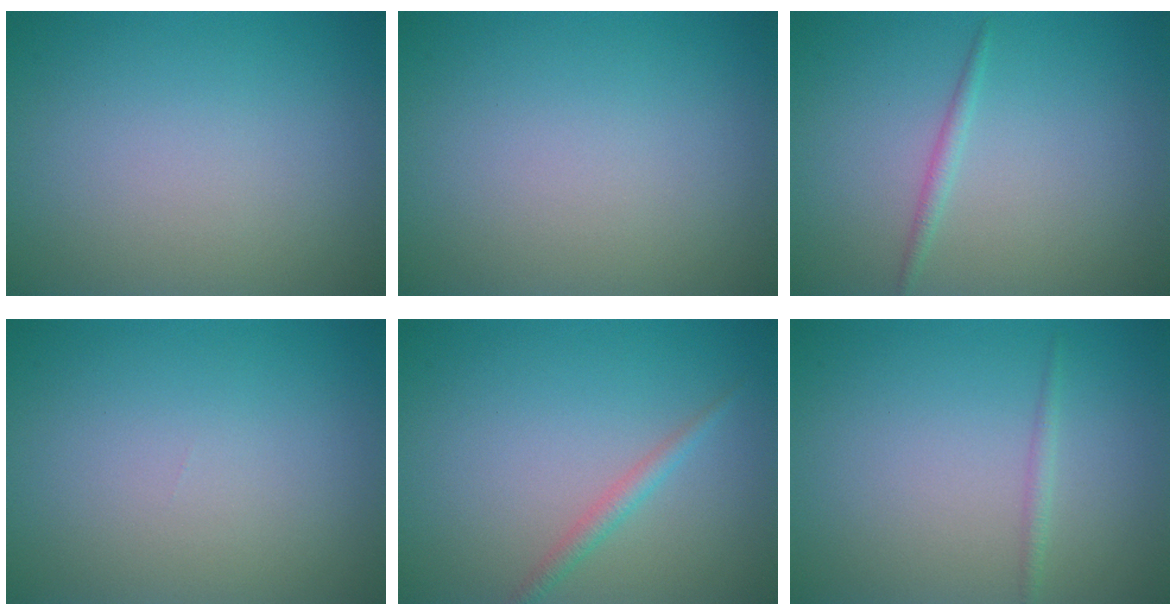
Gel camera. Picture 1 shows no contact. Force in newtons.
{"total": 0.0}
{"total": 1.0, "press": 1.0, "slide": 0.0}
{"total": 0.0}
{"total": 1.4, "press": 1.4, "slide": 0.1}
{"total": 0.8, "press": 0.8, "slide": 0.1}